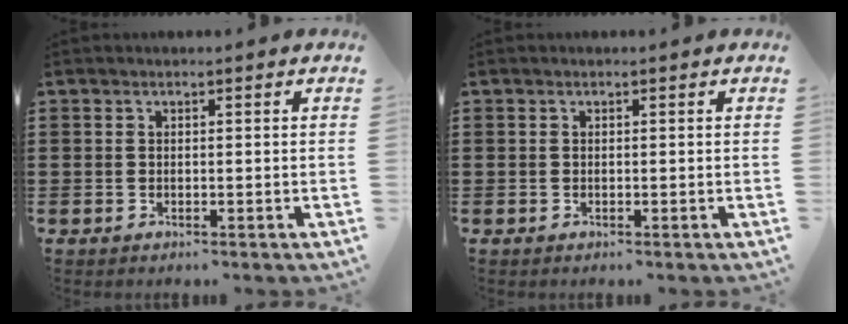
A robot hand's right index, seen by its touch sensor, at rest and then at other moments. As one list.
[{"total": 0.0}]